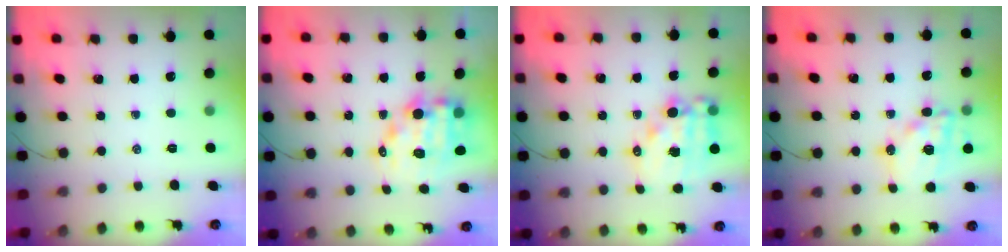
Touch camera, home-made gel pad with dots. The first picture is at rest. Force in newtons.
{"total": 11.6, "press": 11.2, "slide": 3.3}
{"total": 13.5, "press": 13.2, "slide": 3.1}
{"total": 15.7, "press": 15.3, "slide": 3.5}